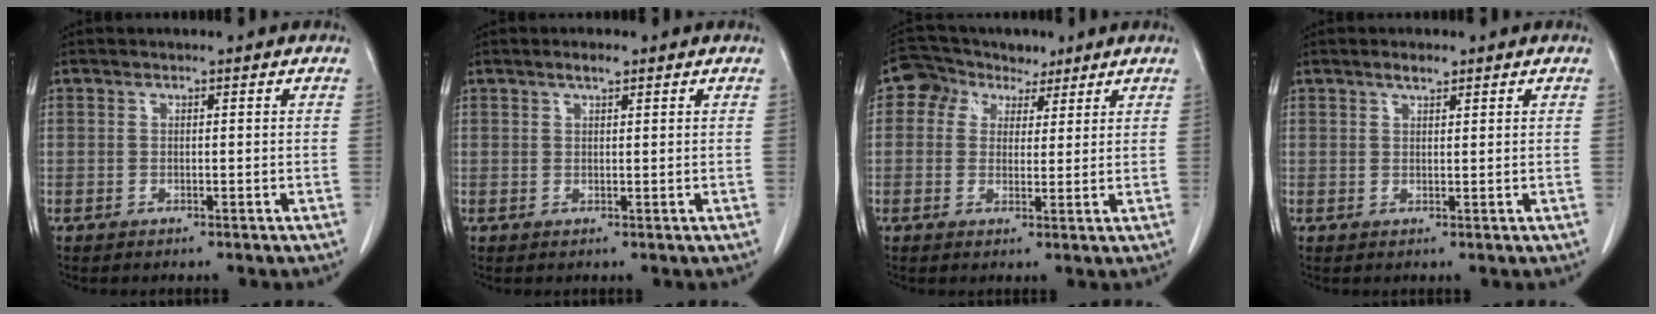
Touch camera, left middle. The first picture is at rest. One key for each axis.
{"total": 1.5, "fx": 1.1, "fy": 0.3, "fz": 1.1, "tx": -0.023, "ty": 0.002, "tz": 0.019}
{"total": 5.7, "fx": 3.3, "fy": 4.5, "fz": 1.3, "tx": -0.023, "ty": 0.033, "tz": 0.057}
{"total": 1.6, "fx": 1.2, "fy": 0.4, "fz": 1.0, "tx": -0.021, "ty": 0.001, "tz": 0.023}